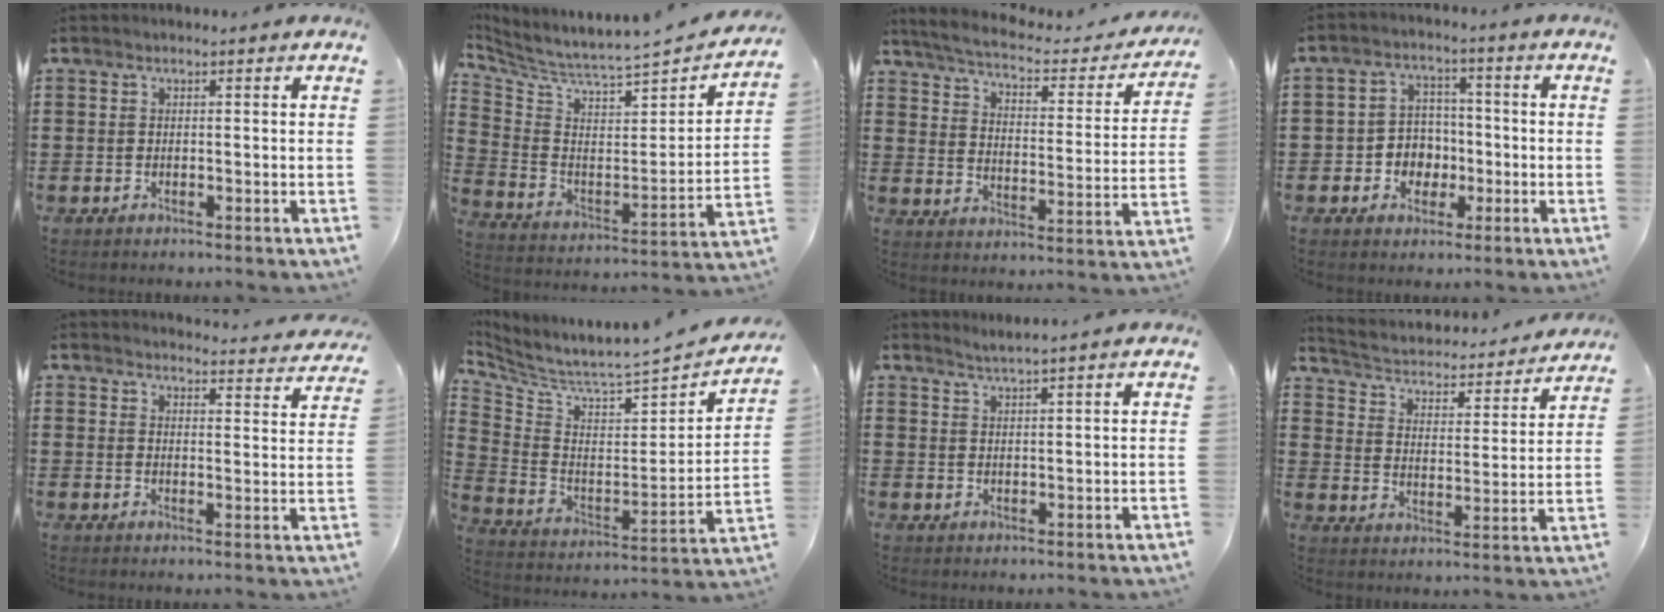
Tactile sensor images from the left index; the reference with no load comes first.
{"total": 4.1, "force": [3.8, 0.0, 1.4], "torque": [-0.053, -0.055, 0.057]}
{"total": 4.0, "force": [3.5, 0.3, 1.8], "torque": [-0.056, -0.026, 0.053]}
{"total": 4.9, "force": [-1.3, 4.5, 1.5], "torque": [-0.042, 0.013, -0.025]}
{"total": 3.2, "force": [3.2, 0.0, 0.3], "torque": [-0.011, -0.025, 0.055]}
{"total": 3.9, "force": [3.5, -0.3, 1.7], "torque": [-0.057, -0.055, 0.047]}
{"total": 2.1, "force": [2.0, -0.5, 0.2], "torque": [-0.007, -0.003, 0.038]}
{"total": 2.4, "force": [2.2, 0.5, 0.6], "torque": [-0.029, -0.027, 0.027]}